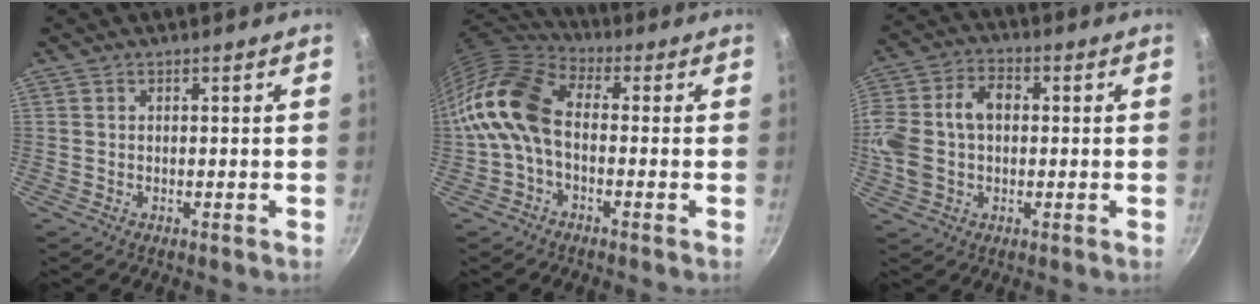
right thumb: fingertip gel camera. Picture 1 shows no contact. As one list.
[{"total": 12.6, "force": [-1.4, 8.0, 9.6], "torque": [-0.181, 0.036, -0.047]}, {"total": 13.5, "force": [0.4, 9.5, 9.5], "torque": [-0.182, 0.030, 0.000]}]